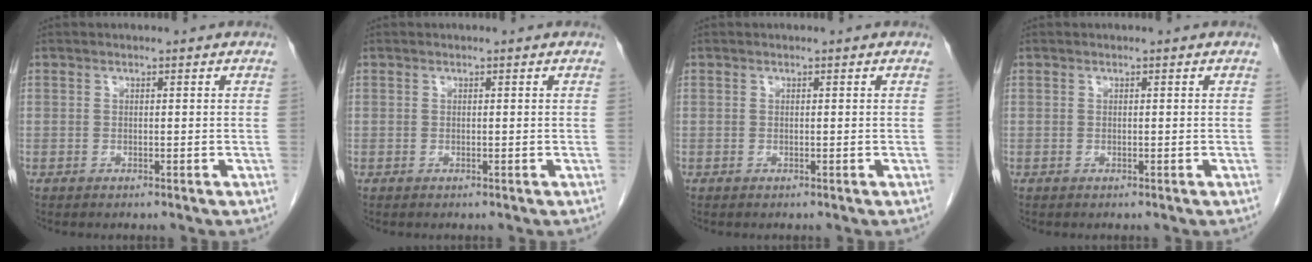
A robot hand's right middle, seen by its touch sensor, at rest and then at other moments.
{"total": 0.0}
{"total": 0.0}
{"total": 0.0}